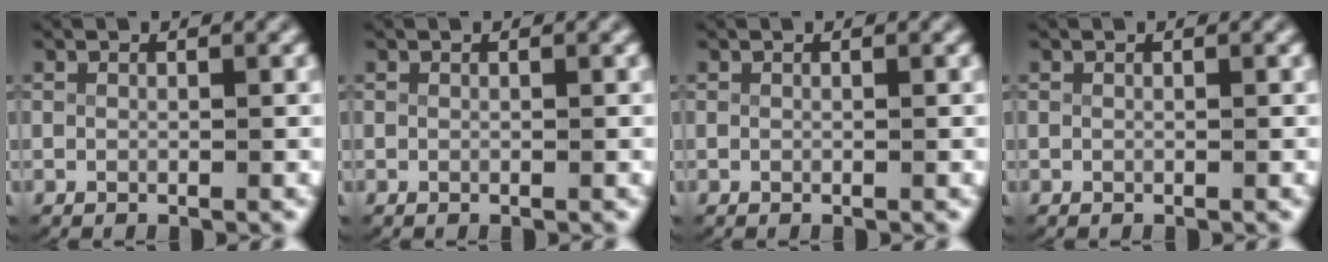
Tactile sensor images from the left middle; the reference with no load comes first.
{"total": 0.0}
{"total": 0.0}
{"total": 0.0}